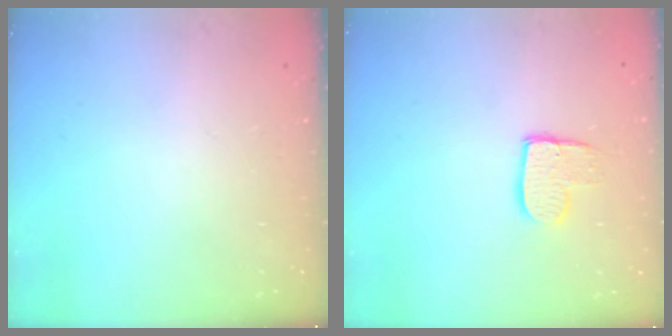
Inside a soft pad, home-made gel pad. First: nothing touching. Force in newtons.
{"total": 9.0, "press": 9.0, "slide": 0.7}